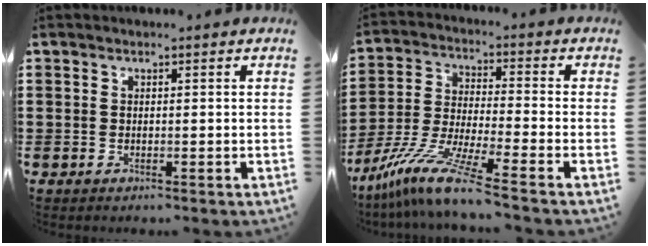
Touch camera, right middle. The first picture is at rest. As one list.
[{"total": 10.1, "force": [-8.0, -0.1, 6.2], "torque": [-0.142, -0.008, -0.167]}]